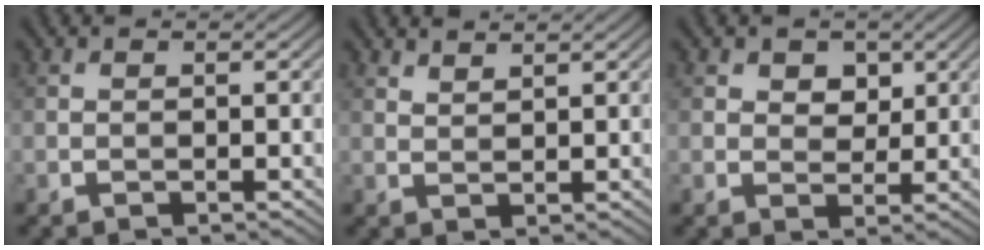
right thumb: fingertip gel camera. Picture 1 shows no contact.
{"total": 1.8, "force": [1.7, 0.3, 0.7], "torque": [-0.015, -0.003, 0.038]}
{"total": 3.5, "force": [1.6, 2.5, 1.8], "torque": [-0.035, -0.005, 0.019]}